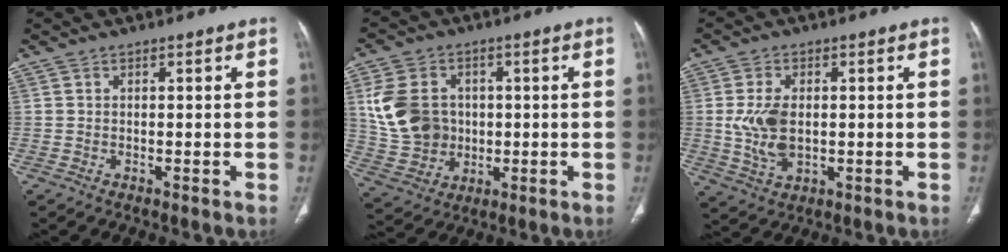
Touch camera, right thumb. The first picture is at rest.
{"total": 13.0, "force": [1.6, 10.8, 7.1], "torque": [-0.118, 0.003, 0.043]}
{"total": 7.9, "force": [0.1, 4.8, 6.3], "torque": [-0.128, -0.003, 0.009]}